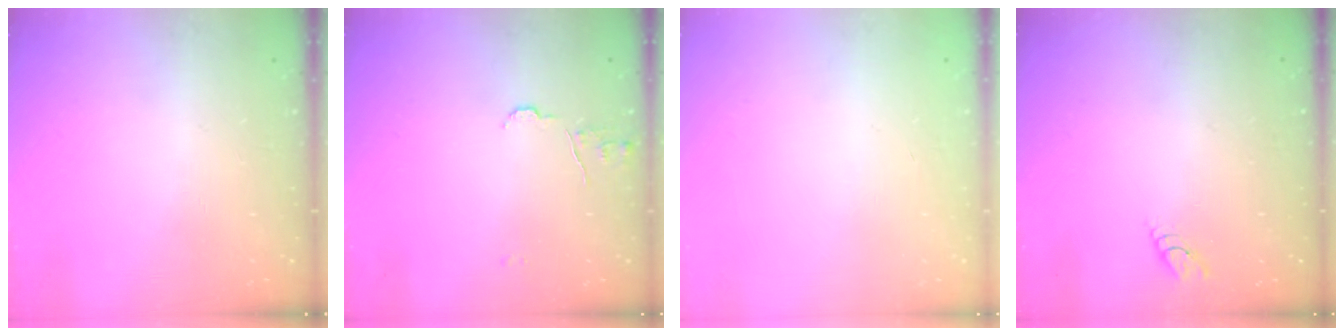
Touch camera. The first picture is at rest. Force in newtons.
{"total": 6.8, "press": 6.8, "slide": 0.6}
{"total": 0.0}
{"total": 2.6, "press": 2.6, "slide": 0.3}